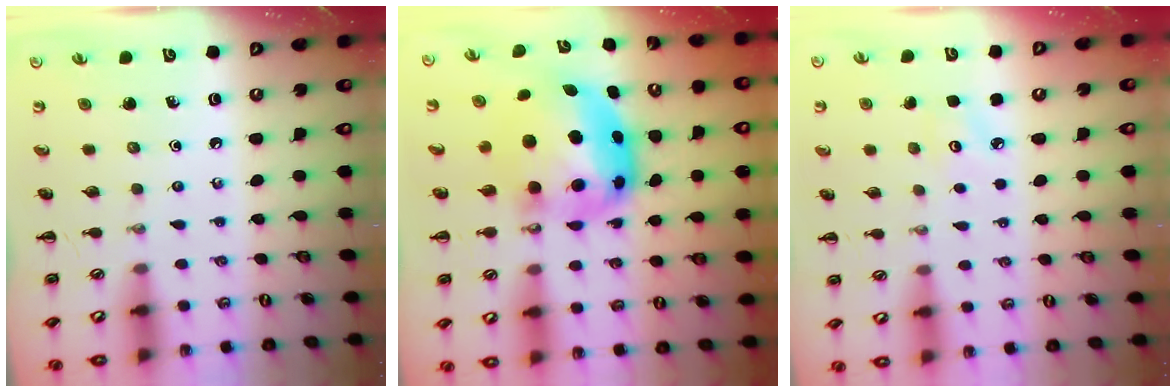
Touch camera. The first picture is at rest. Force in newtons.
{"total": 8.3, "press": 8.0, "slide": 1.9}
{"total": 2.9, "press": 2.8, "slide": 0.7}